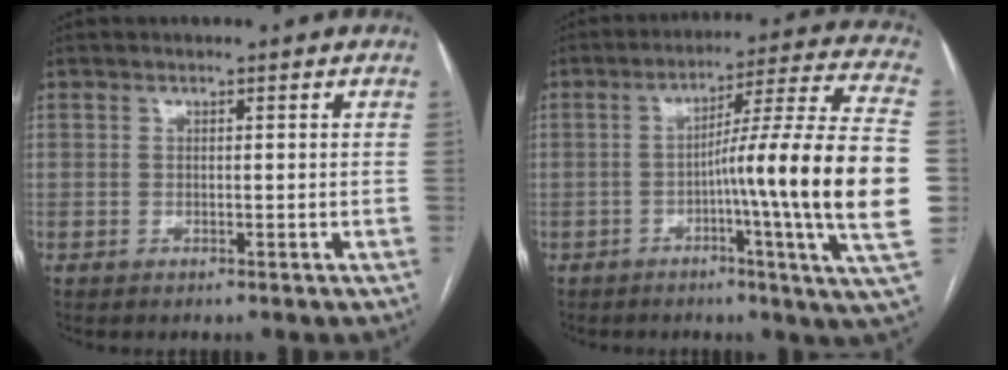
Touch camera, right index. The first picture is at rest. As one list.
[{"total": 20.7, "force": [-2.9, -1.8, 20.5], "torque": [-0.261, 0.007, -0.055]}]